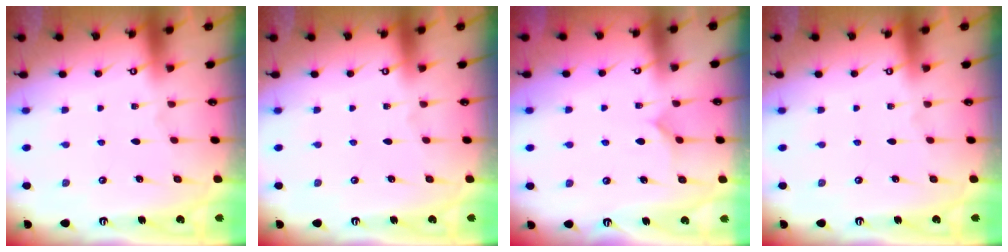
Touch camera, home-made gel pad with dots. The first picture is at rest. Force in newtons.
{"total": 0.0}
{"total": 3.9, "press": 3.9, "slide": 0.4}
{"total": 0.0}